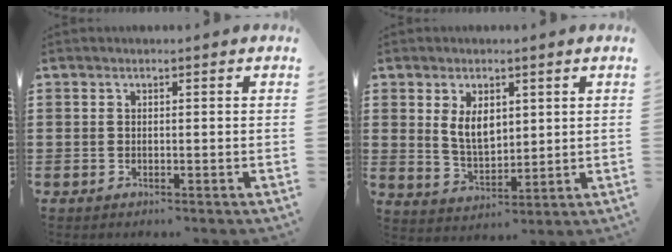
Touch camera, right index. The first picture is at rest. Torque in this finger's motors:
{"motor_torque": [0.93, 0.54, 0.24, 0.07]}